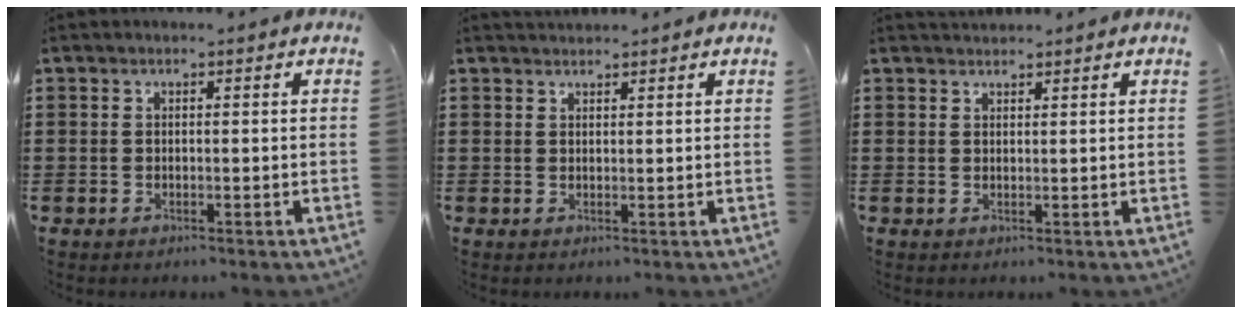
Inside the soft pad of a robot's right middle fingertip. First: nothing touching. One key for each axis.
{"total": 1.2, "fx": 1.2, "fy": 0.2, "fz": -0.1, "tx": -0.001, "ty": -0.001, "tz": 0.023}
{"total": 1.3, "fx": 1.2, "fy": 0.2, "fz": -0.1, "tx": -0.002, "ty": 0.000, "tz": 0.024}